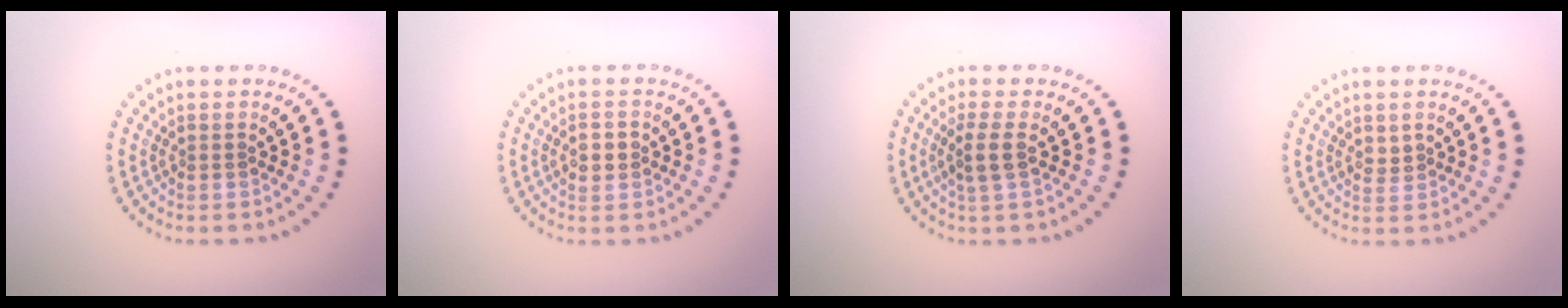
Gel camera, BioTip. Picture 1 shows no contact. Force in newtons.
{"total": 2.1, "press": 2.1, "slide": 0.2}
{"total": 2.3, "press": 2.0, "slide": 0.9}
{"total": 1.0, "press": 0.9, "slide": 0.4}